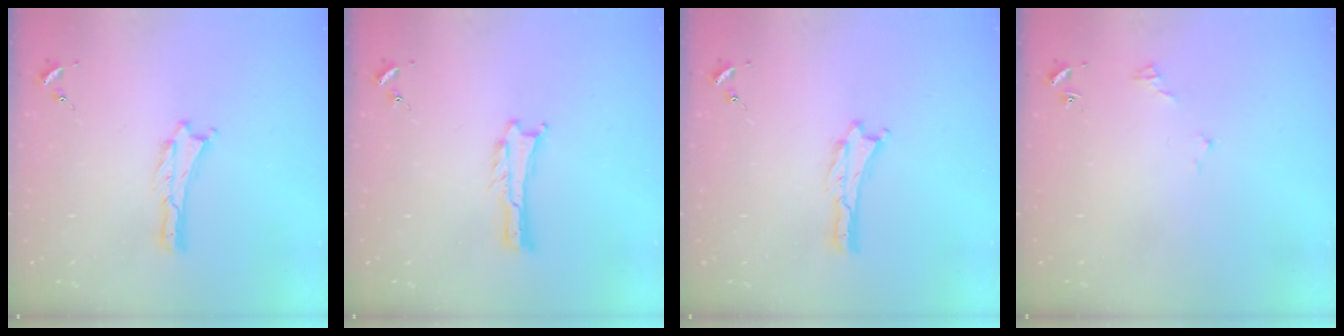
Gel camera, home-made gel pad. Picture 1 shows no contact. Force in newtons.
{"total": 0.0}
{"total": 0.0}
{"total": 2.9, "press": 2.9, "slide": 0.3}